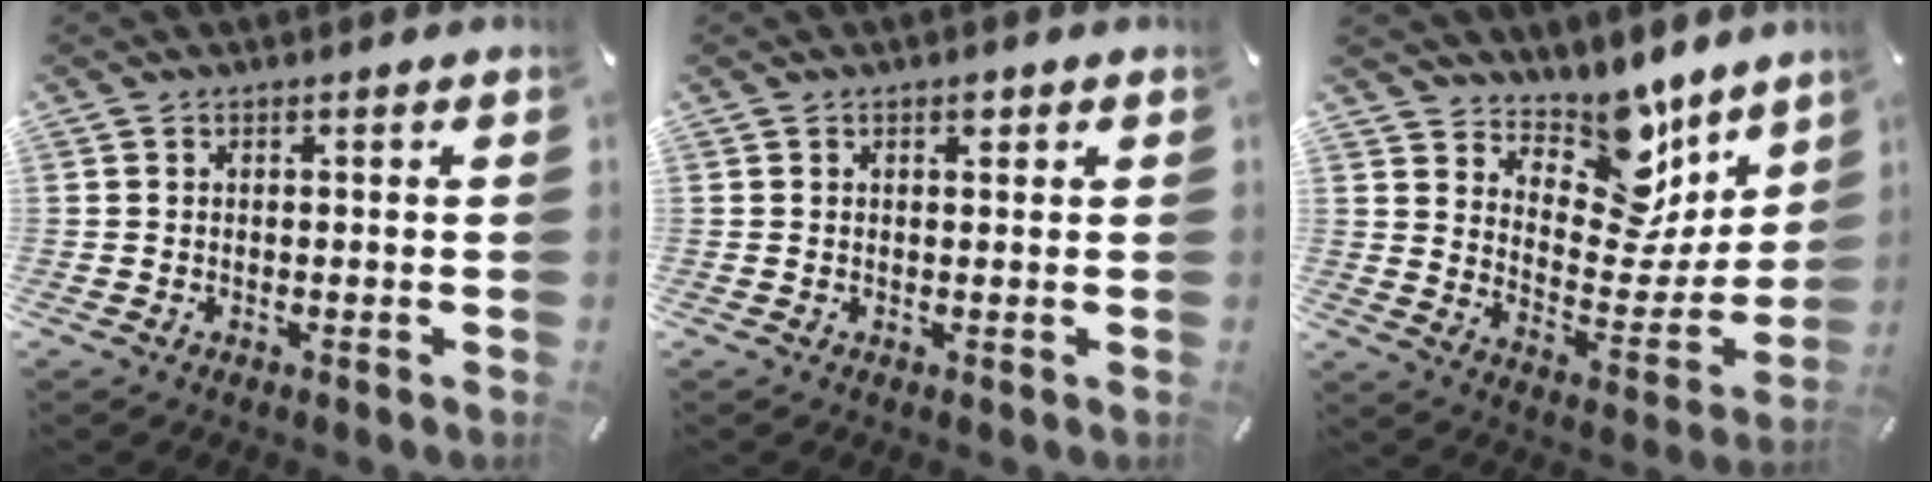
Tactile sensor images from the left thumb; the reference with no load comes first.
{"total": 1.5, "force": [0.7, 0.9, 0.9], "torque": [-0.011, -0.001, 0.011]}
{"total": 14.3, "force": [10.9, 7.7, 5.0], "torque": [-0.054, -0.112, 0.191]}